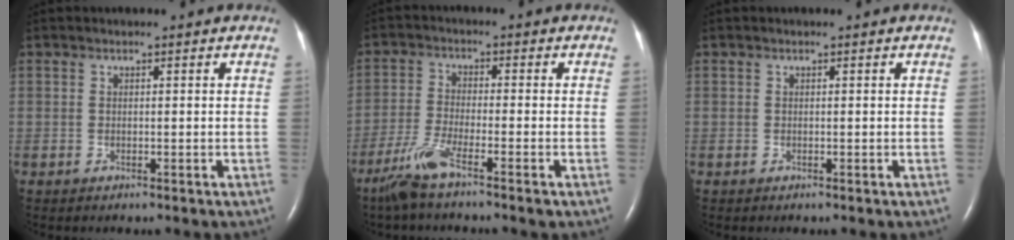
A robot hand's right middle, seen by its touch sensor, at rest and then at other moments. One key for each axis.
{"total": 6.2, "fx": -4.4, "fy": 0.1, "fz": 4.4, "tx": -0.101, "ty": -0.017, "tz": -0.091}
{"total": 0.0}